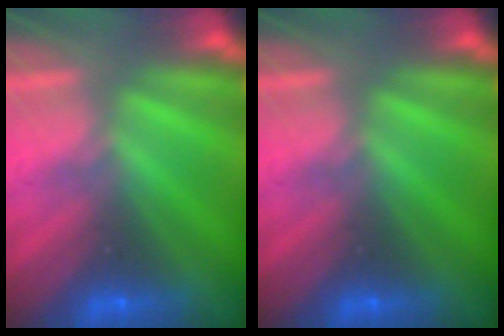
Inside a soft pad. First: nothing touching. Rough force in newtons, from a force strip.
{"total": 0.0}